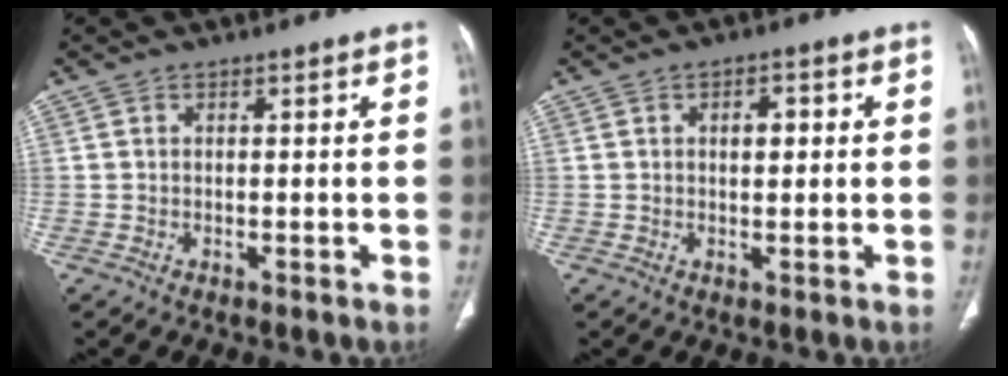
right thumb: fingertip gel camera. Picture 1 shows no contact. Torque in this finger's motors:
{"motor_torque": [-0.68, 0.22, -0.03, 0.11, 0.00]}